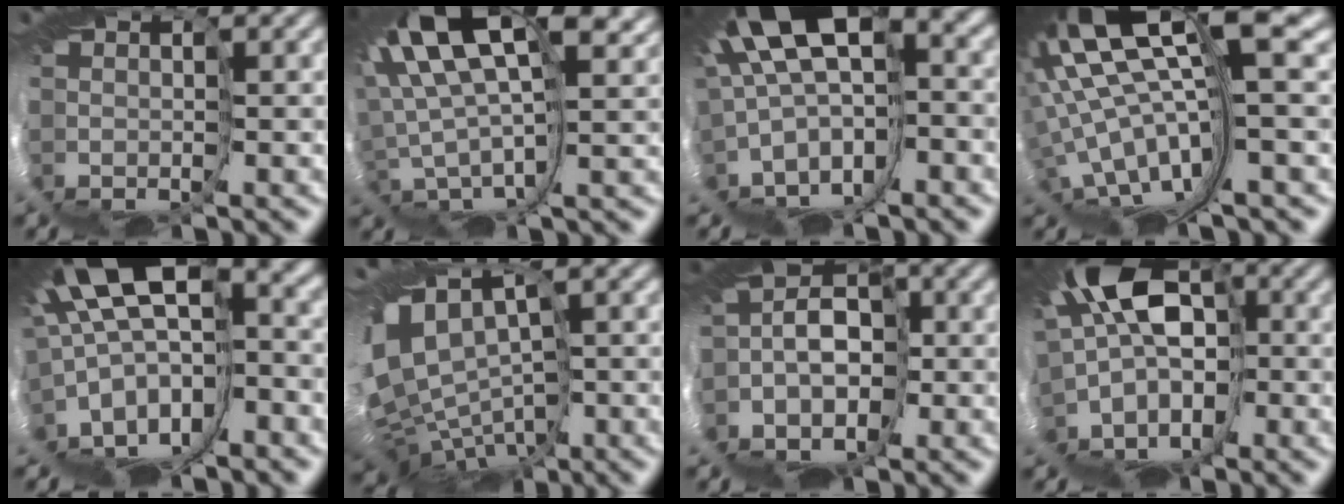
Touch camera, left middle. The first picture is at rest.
{"total": 10.5, "force": [5.8, 2.5, 8.4], "torque": [-0.219, 0.012, 0.114]}
{"total": 9.5, "force": [-0.1, 3.0, 9.0], "torque": [-0.186, 0.009, 0.026]}
{"total": 11.5, "force": [3.1, 0.5, 11.1], "torque": [-0.243, 0.002, 0.078]}
{"total": 10.3, "force": [-2.3, 2.9, 9.6], "torque": [-0.195, -0.008, -0.010]}
{"total": 6.6, "force": [-2.9, 2.8, 5.2], "torque": [-0.128, 0.002, -0.023]}
{"total": 4.2, "force": [-1.9, 3.0, 2.2], "torque": [-0.051, 0.023, -0.056]}
{"total": 8.5, "force": [-0.6, 4.8, 7.0], "torque": [-0.160, 0.008, -0.008]}